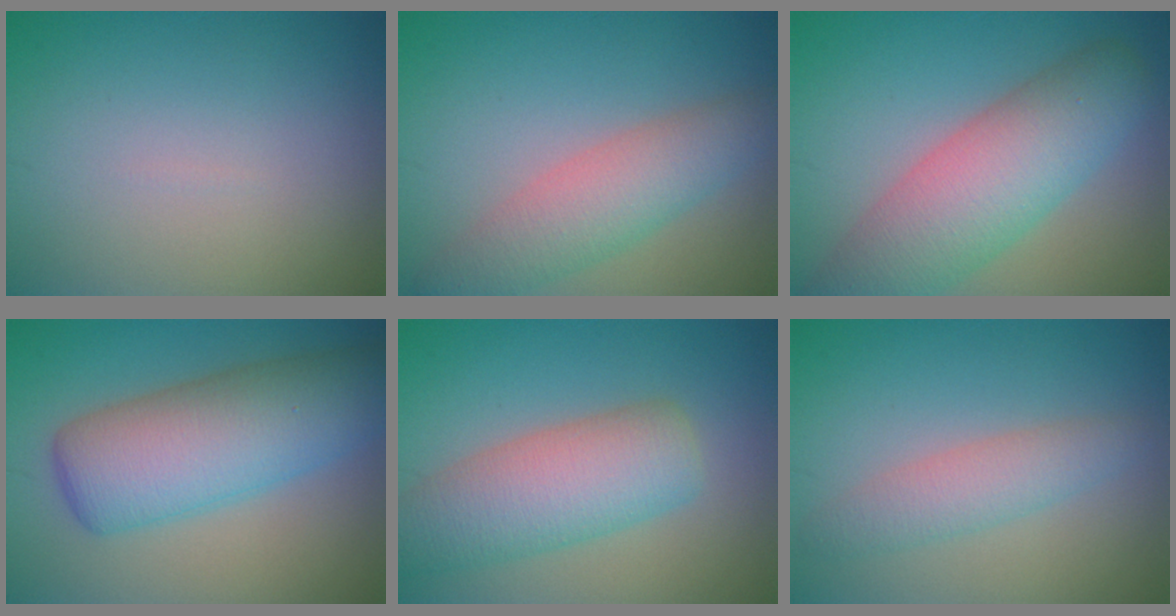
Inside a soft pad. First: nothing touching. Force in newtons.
{"total": 4.7, "press": 4.7, "slide": 0.2}
{"total": 8.3, "press": 8.3, "slide": 0.5}
{"total": 8.8, "press": 8.7, "slide": 0.2}
{"total": 6.8, "press": 6.8, "slide": 0.5}
{"total": 2.9, "press": 2.9, "slide": 0.1}